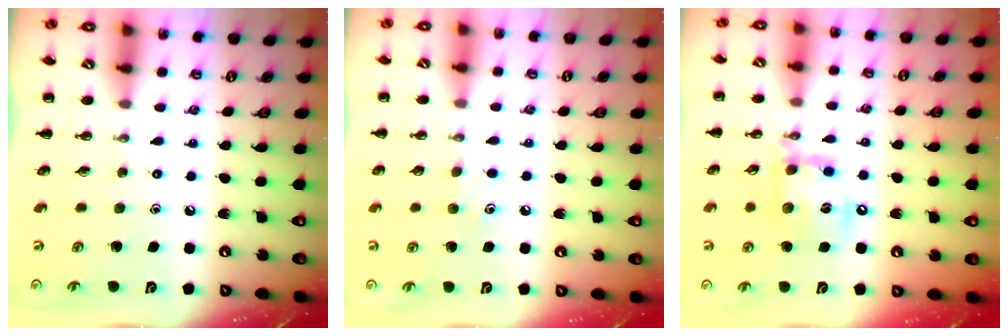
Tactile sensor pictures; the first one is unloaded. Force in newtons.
{"total": 5.1, "press": 4.9, "slide": 1.5}
{"total": 13.7, "press": 13.5, "slide": 2.3}